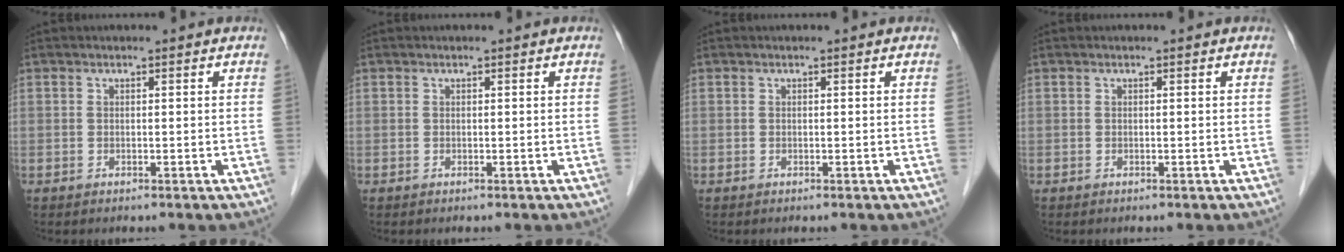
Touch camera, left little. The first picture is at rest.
{"total": 0.0}
{"total": 0.0}
{"total": 0.0}